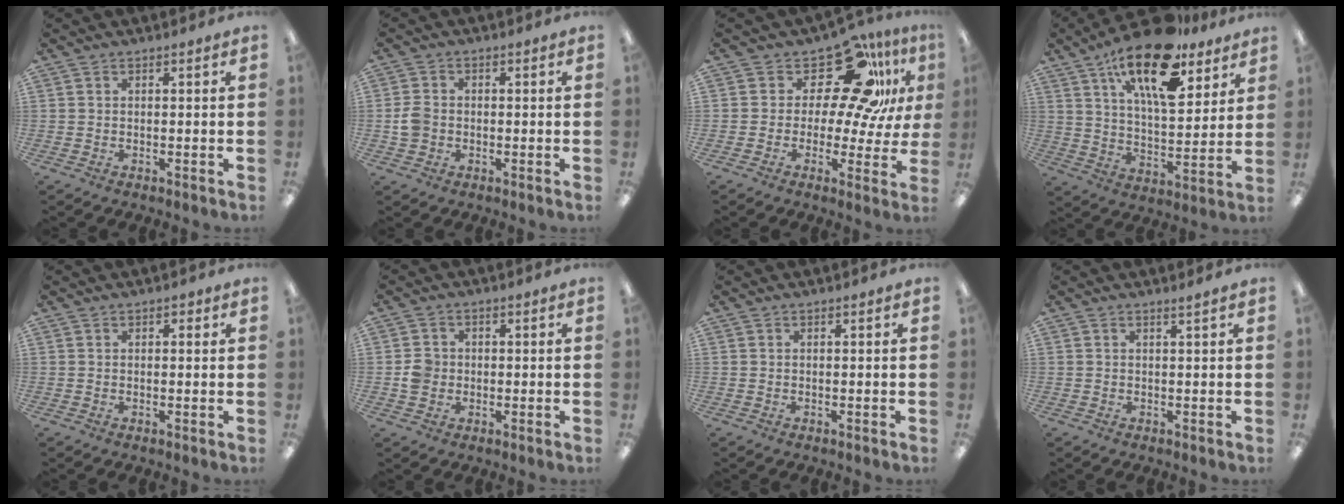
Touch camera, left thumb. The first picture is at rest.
{"total": 4.6, "force": [-0.7, 4.0, 2.1], "torque": [-0.029, 0.009, -0.013]}
{"total": 18.5, "force": [11.4, 8.3, 11.9], "torque": [-0.178, -0.074, 0.193]}
{"total": 21.5, "force": [13.6, 8.7, 14.1], "torque": [-0.226, -0.074, 0.228]}
{"total": 1.1, "force": [0.6, 0.8, 0.4], "torque": [0.000, 0.001, 0.008]}
{"total": 4.5, "force": [-0.3, 4.3, 1.4], "torque": [-0.014, 0.004, -0.007]}
{"total": 0.0}
{"total": 0.8, "force": [0.8, -0.1, 0.3], "torque": [-0.005, -0.001, 0.014]}